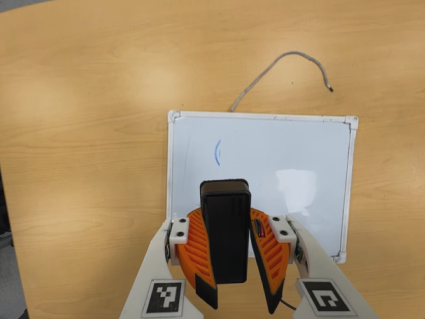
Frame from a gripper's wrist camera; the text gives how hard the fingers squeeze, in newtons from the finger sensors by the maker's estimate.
{"total": 13.0, "left": 11.7, "right": 14.2}